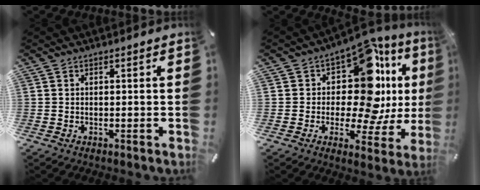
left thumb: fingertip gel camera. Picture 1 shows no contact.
{"total": 17.9, "force": [5.8, 9.8, 13.9], "torque": [-0.210, -0.065, 0.090]}